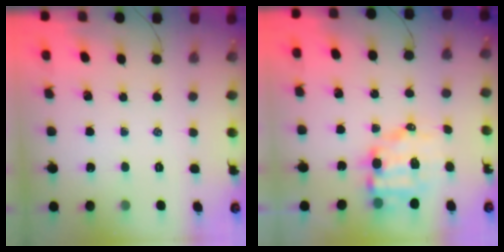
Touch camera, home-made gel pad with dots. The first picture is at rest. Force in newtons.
{"total": 9.4, "press": 9.2, "slide": 1.9}